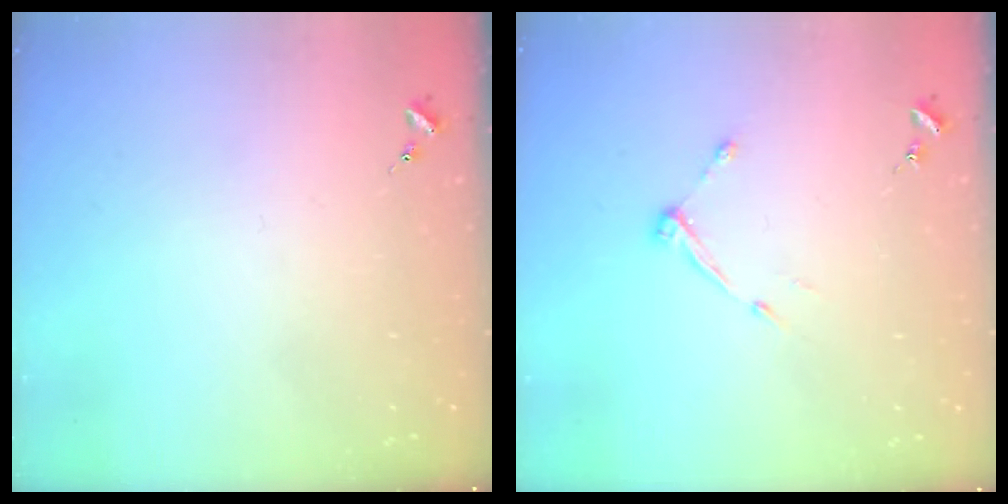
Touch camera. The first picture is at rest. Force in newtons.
{"total": 5.1, "press": 5.1, "slide": 0.6}